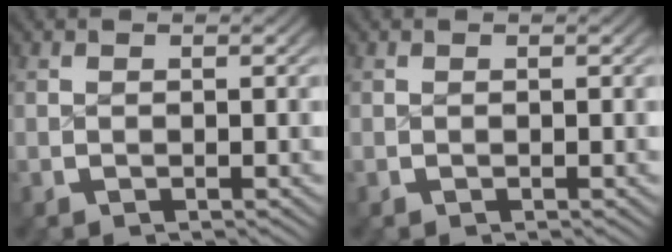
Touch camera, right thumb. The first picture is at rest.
{"total": 0.0}